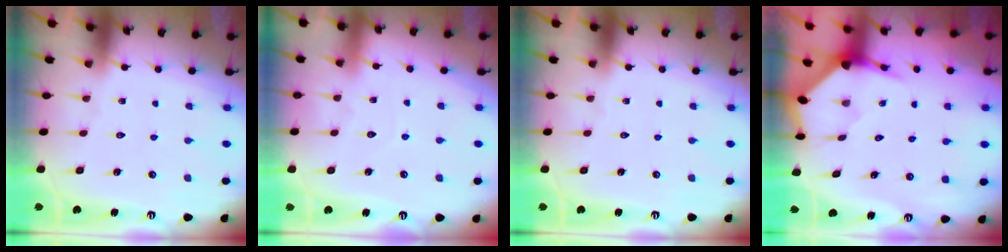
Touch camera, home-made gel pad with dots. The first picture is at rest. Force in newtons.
{"total": 3.5, "press": 3.5, "slide": 0.3}
{"total": 0.0}
{"total": 3.5, "press": 3.5, "slide": 0.4}